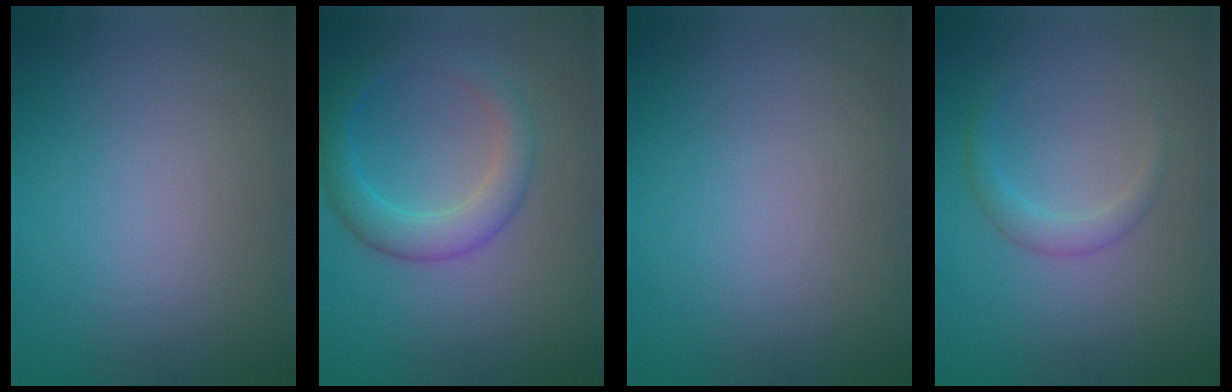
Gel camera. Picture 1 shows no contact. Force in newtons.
{"total": 3.9, "press": 3.9, "slide": 0.3}
{"total": 0.0}
{"total": 1.7, "press": 1.7, "slide": 0.0}